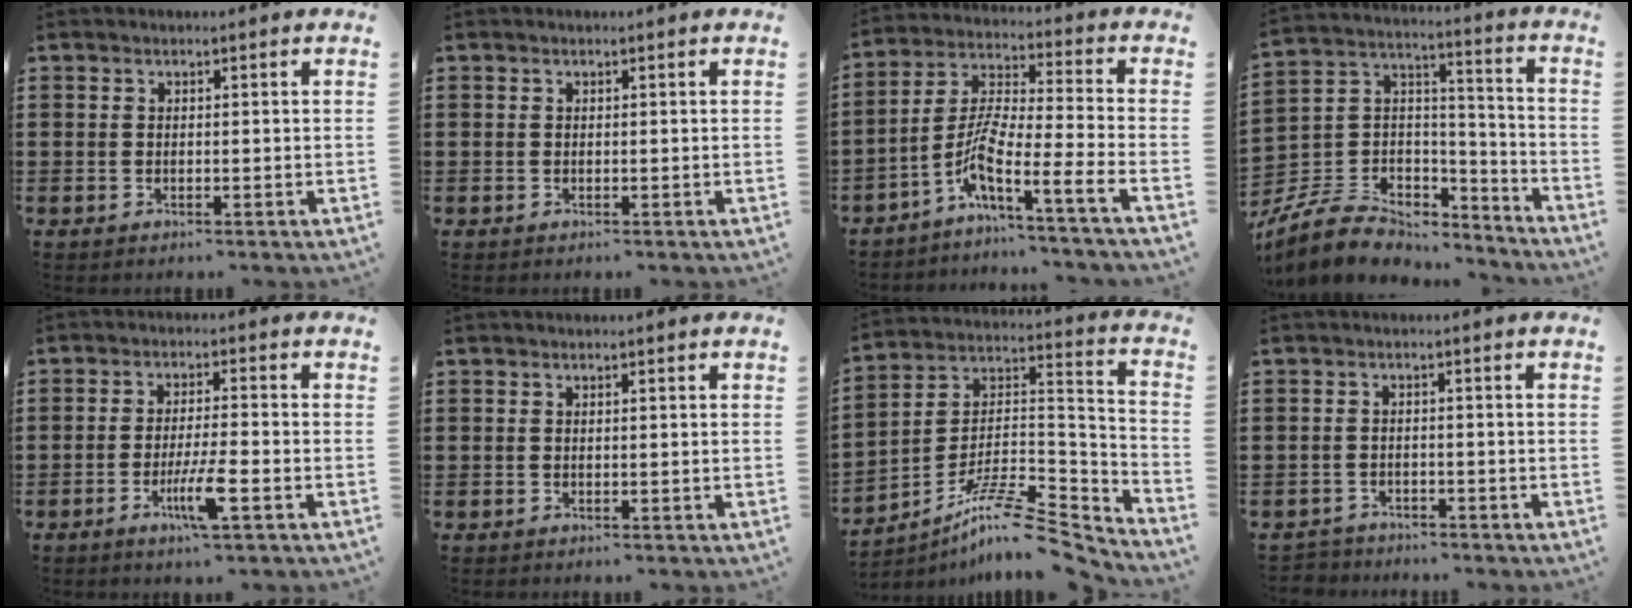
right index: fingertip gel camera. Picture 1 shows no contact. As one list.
[{"total": 0.0}, {"total": 7.5, "force": [-5.1, -0.4, 5.4], "torque": [-0.123, -0.030, -0.111]}, {"total": 8.3, "force": [-6.1, 5.1, 2.2], "torque": [-0.076, 0.000, -0.120]}, {"total": 6.2, "force": [-2.6, 0.5, 5.6], "torque": [-0.111, -0.015, -0.049]}, {"total": 0.0}, {"total": 10.3, "force": [-7.6, 2.5, 6.5], "torque": [-0.123, 0.006, -0.151]}, {"total": 1.6, "force": [-1.5, 0.4, -0.3], "torque": [0.000, 0.004, -0.035]}]